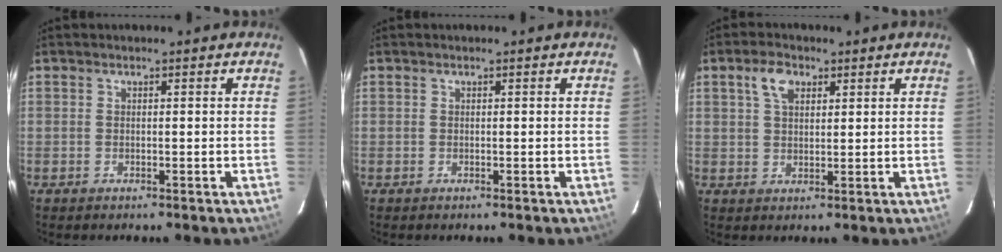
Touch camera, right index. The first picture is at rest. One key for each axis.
{"total": 0.0}
{"total": 4.7, "fx": 2.2, "fy": 2.7, "fz": 3.1, "tx": -0.056, "ty": 0.013, "tz": 0.040}